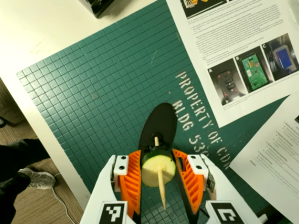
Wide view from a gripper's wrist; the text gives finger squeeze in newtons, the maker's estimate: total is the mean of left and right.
{"total": 12.7, "left": 13.1, "right": 12.3}